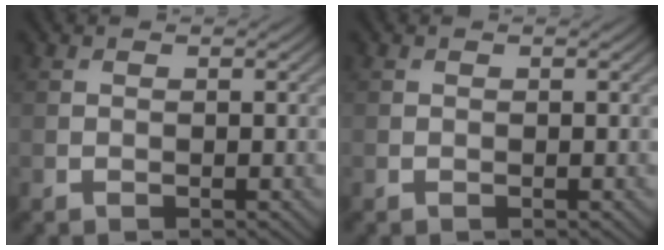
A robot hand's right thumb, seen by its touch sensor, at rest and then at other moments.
{"total": 0.0}